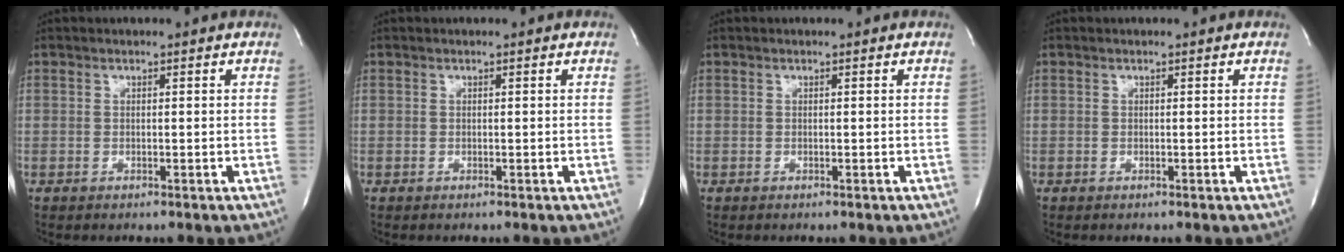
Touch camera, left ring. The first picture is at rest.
{"total": 0.0}
{"total": 0.0}
{"total": 0.0}